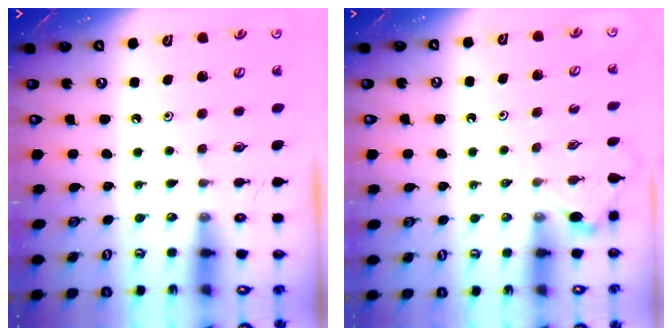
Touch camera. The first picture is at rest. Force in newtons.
{"total": 2.9, "press": 2.8, "slide": 0.5}